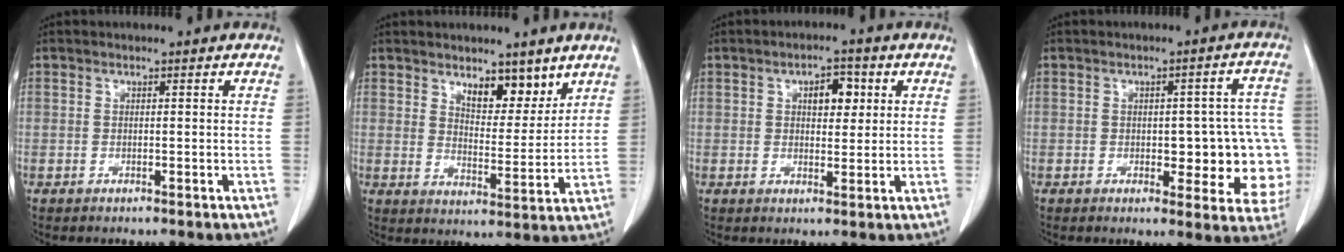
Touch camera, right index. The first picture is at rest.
{"total": 6.7, "force": [4.8, 2.7, 3.9], "torque": [-0.053, -0.011, 0.079]}
{"total": 4.6, "force": [1.5, 2.3, 3.7], "torque": [-0.054, 0.009, 0.022]}
{"total": 12.5, "force": [-1.6, 5.1, 11.2], "torque": [-0.100, 0.020, -0.013]}